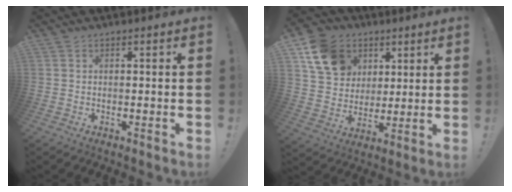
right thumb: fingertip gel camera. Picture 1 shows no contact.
{"total": 14.5, "force": [6.7, 11.4, 6.0], "torque": [-0.093, -0.027, 0.137]}